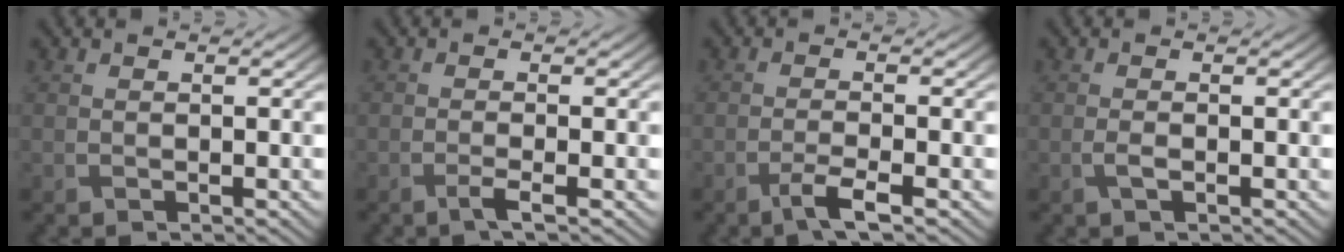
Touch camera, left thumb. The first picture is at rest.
{"total": 1.5, "force": [-0.8, 0.1, 1.3], "torque": [-0.024, 0.003, -0.021]}
{"total": 2.8, "force": [-1.7, 0.3, 2.2], "torque": [-0.043, 0.005, -0.041]}
{"total": 1.2, "force": [-0.4, 0.3, 1.0], "torque": [-0.025, 0.000, -0.009]}